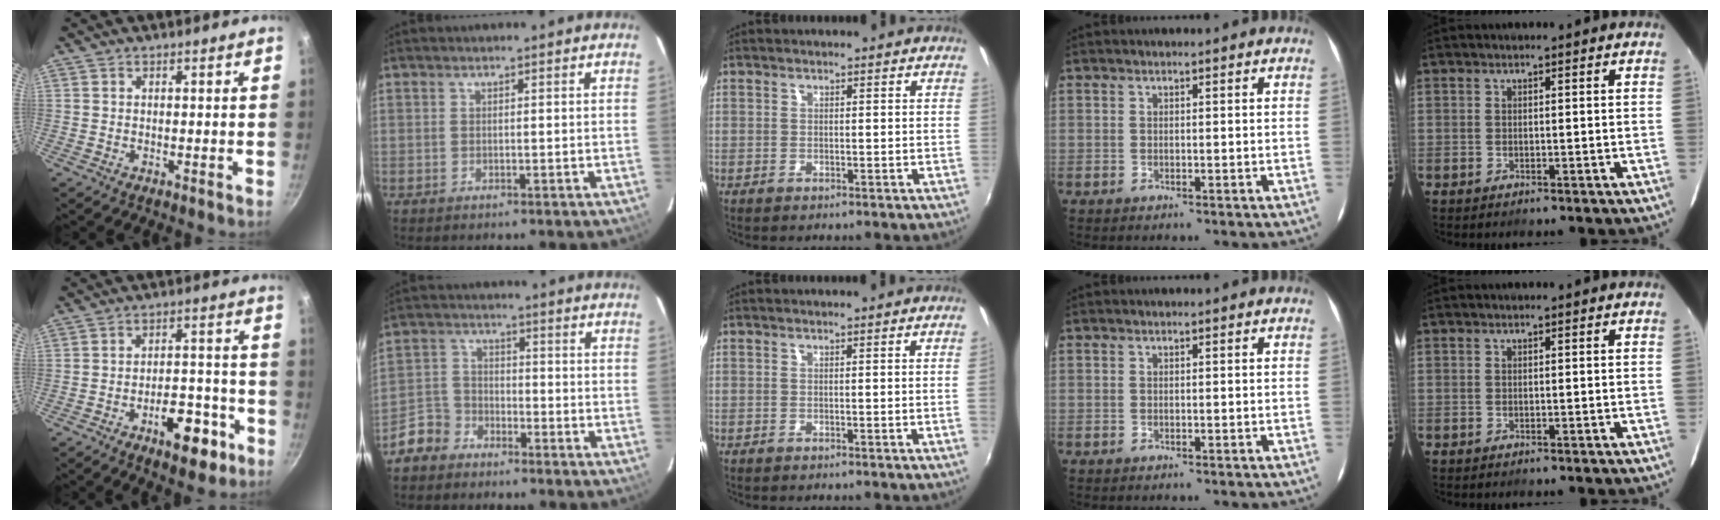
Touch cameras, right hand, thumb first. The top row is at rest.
{"thumb": {"total": 10.8, "force": [-5.5, 5.1, 7.8], "torque": [-0.080, 0.039, -0.070]}, "index": {"total": 6.4, "force": [-4.7, 4.3, 0.8], "torque": [-0.028, 0.021, -0.095]}, "middle": {"total": 0.8, "force": [-0.1, -0.5, 0.7], "torque": [-0.003, -0.005, -0.002]}}